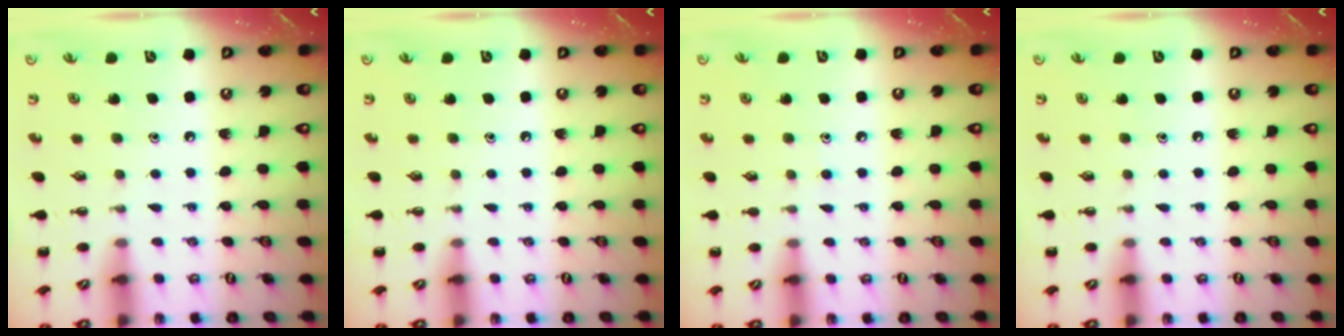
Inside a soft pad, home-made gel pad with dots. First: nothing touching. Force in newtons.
{"total": 0.0}
{"total": 4.6, "press": 4.3, "slide": 1.7}
{"total": 0.0}